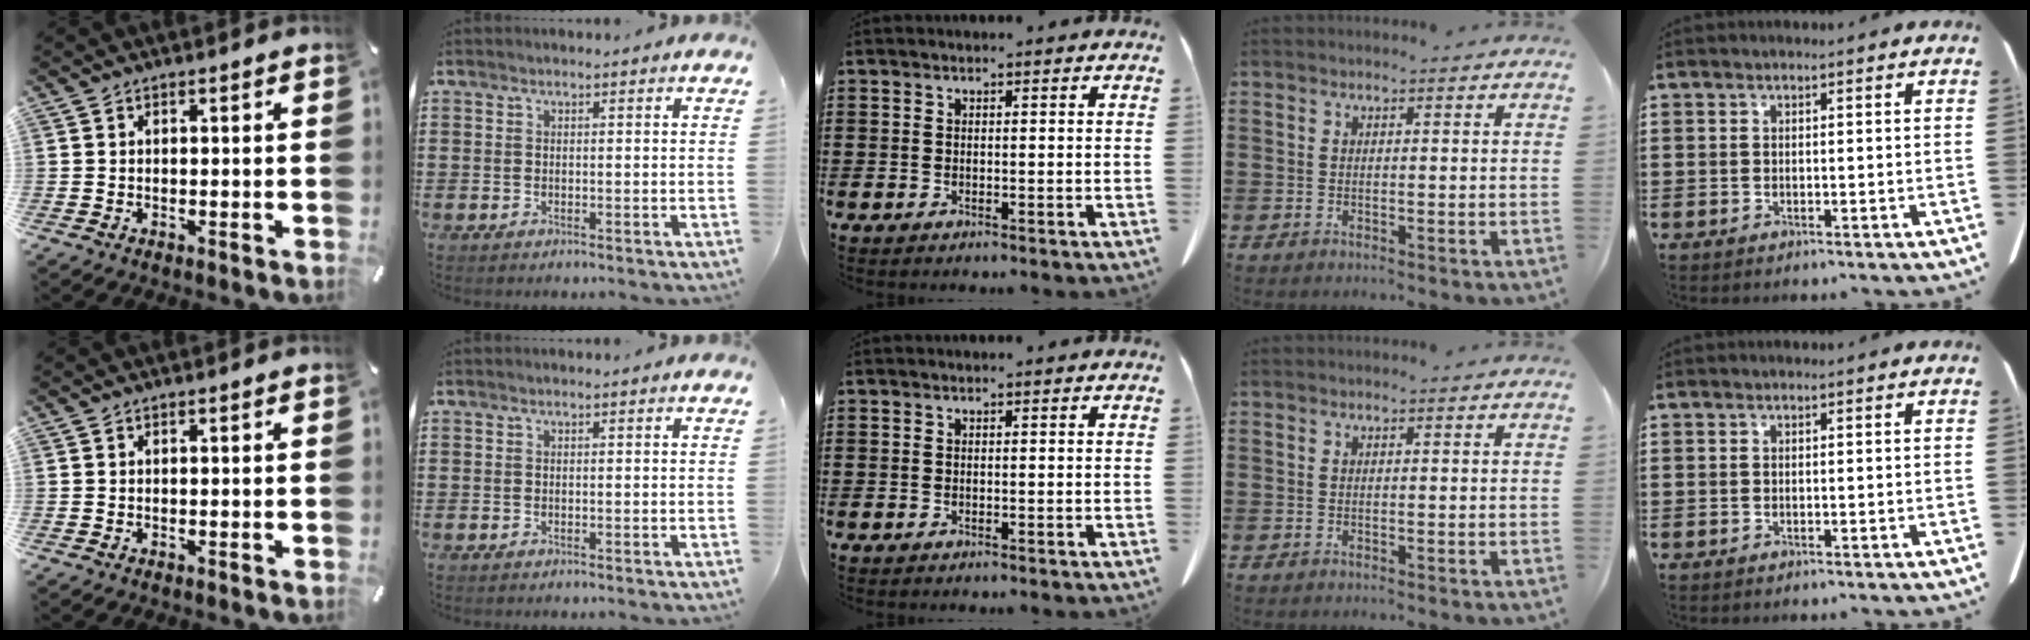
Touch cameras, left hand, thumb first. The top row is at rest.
{}